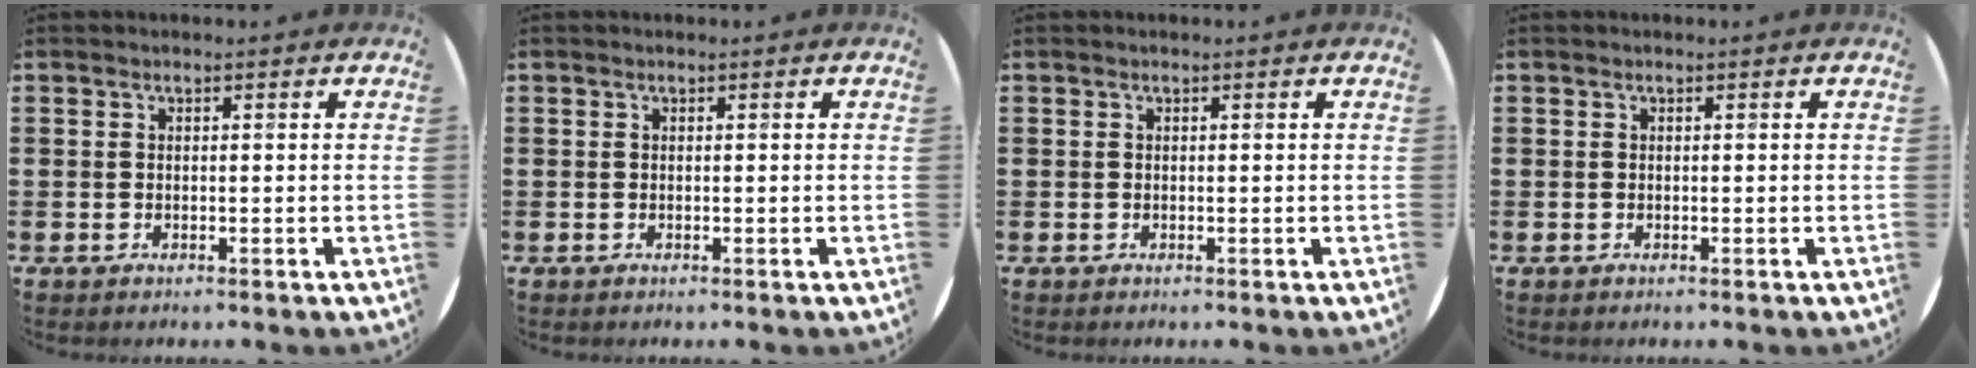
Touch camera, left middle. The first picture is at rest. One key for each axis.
{"total": 0.0}
{"total": 0.0}
{"total": 0.0}